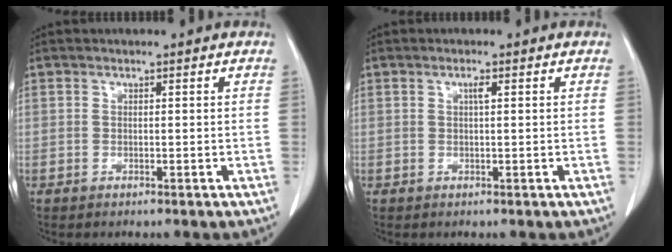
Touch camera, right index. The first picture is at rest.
{"total": 1.0, "force": [0.3, 0.1, 0.9], "torque": [-0.018, 0.002, 0.005]}